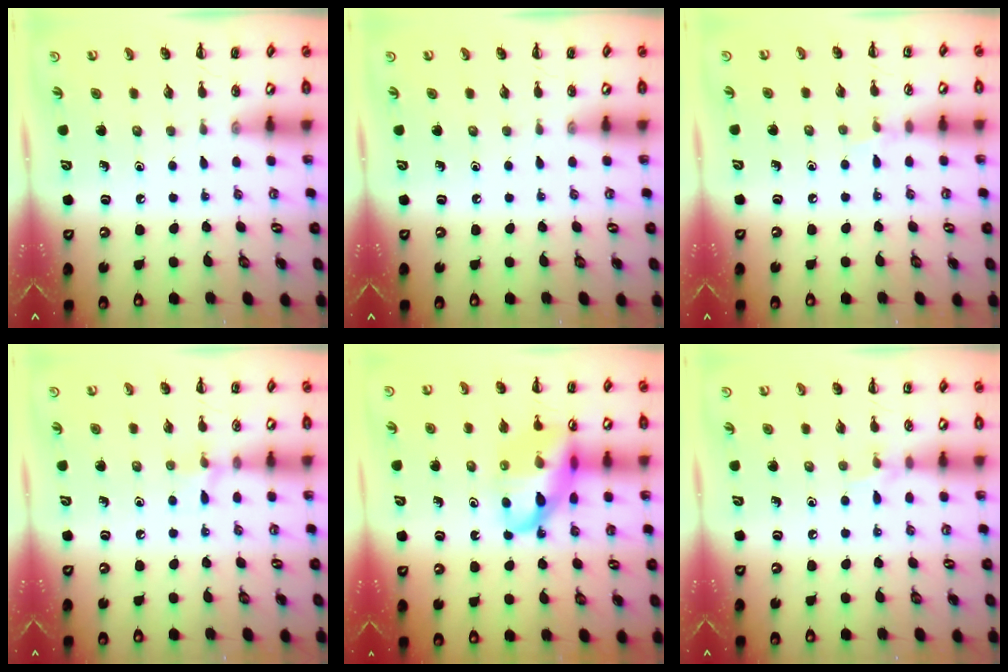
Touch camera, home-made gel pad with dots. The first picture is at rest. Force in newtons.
{"total": 0.0}
{"total": 4.1, "press": 3.9, "slide": 1.5}
{"total": 5.6, "press": 5.4, "slide": 1.5}
{"total": 16.8, "press": 16.5, "slide": 3.2}
{"total": 5.3, "press": 5.0, "slide": 1.8}